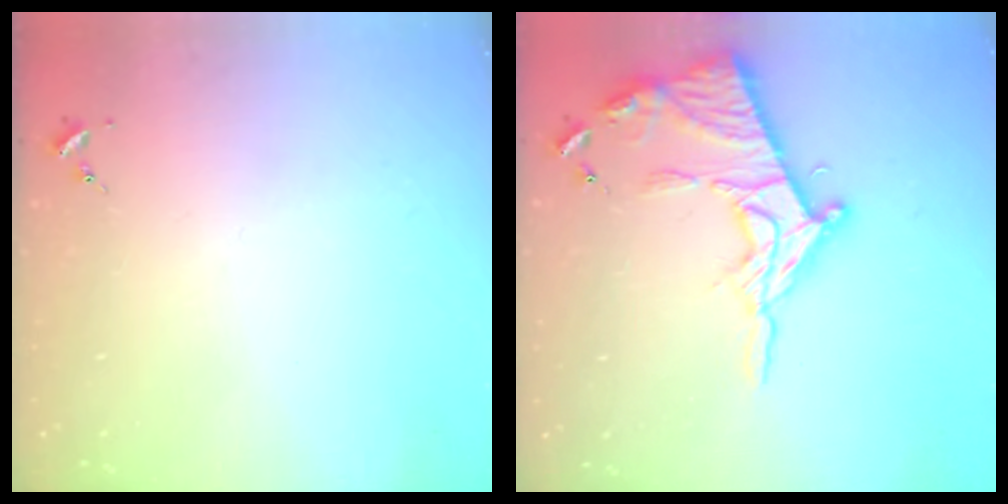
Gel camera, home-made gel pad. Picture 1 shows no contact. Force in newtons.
{"total": 16.8, "press": 16.8, "slide": 1.3}